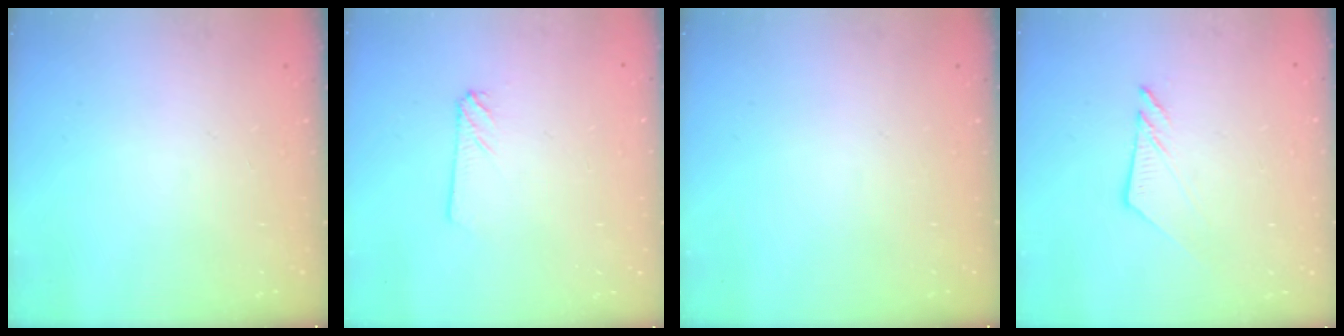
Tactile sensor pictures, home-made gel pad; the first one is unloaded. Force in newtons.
{"total": 2.4, "press": 2.4, "slide": 0.2}
{"total": 0.0}
{"total": 6.7, "press": 6.7, "slide": 0.1}